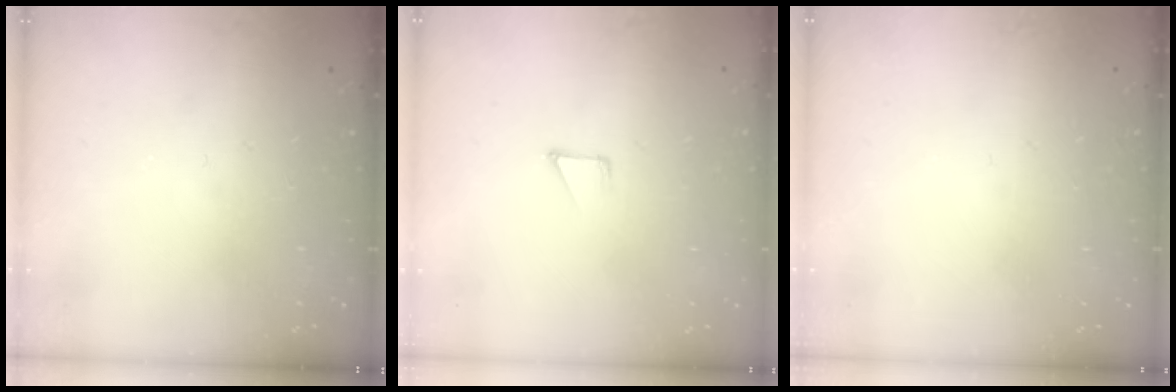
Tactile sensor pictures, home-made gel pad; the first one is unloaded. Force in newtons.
{"total": 3.4, "press": 3.4, "slide": 0.3}
{"total": 1.6, "press": 1.6, "slide": 0.1}